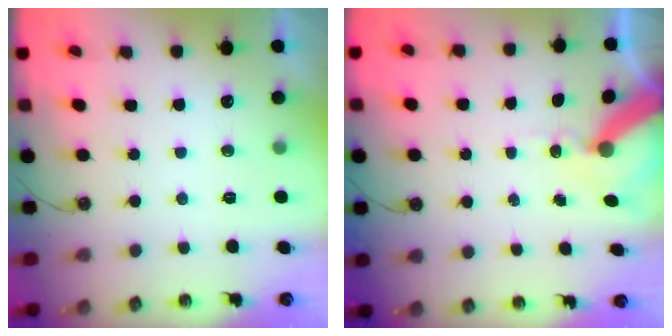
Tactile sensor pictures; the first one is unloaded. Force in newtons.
{"total": 10.2, "press": 10.1, "slide": 1.4}